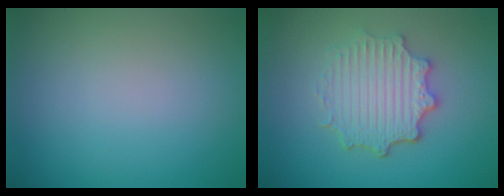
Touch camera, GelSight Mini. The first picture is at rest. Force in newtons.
{"total": 4.9, "press": 3.8, "slide": 3.1}